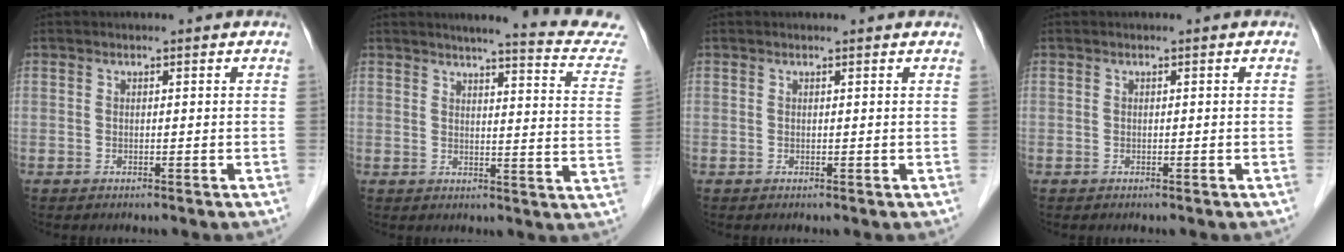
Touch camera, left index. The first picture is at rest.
{"total": 14.2, "force": [13.4, -0.9, 4.5], "torque": [-0.051, -0.081, 0.136]}
{"total": 1.6, "force": [1.5, 0.2, 0.3], "torque": [-0.014, 0.009, 0.015]}
{"total": 0.0}